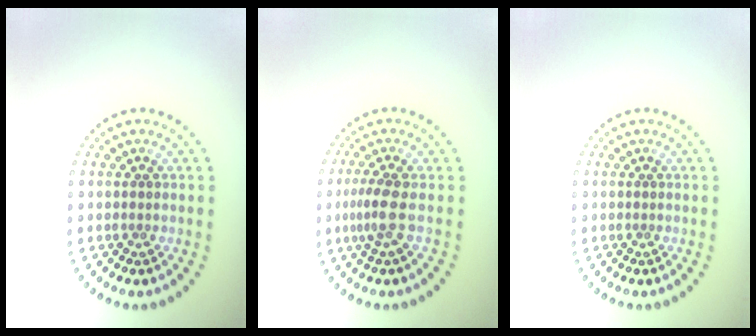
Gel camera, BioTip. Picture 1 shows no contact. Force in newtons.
{"total": 2.2, "press": 1.7, "slide": 1.4}
{"total": 0.0}